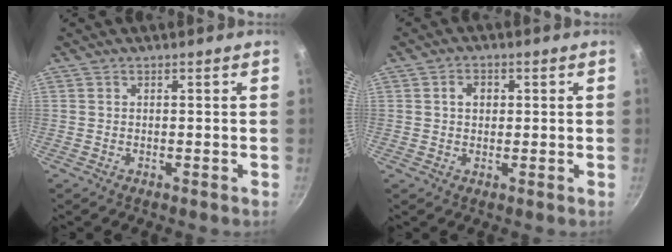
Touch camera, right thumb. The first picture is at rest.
{"total": 3.1, "force": [0.7, 2.4, 1.8], "torque": [-0.013, 0.005, 0.010]}